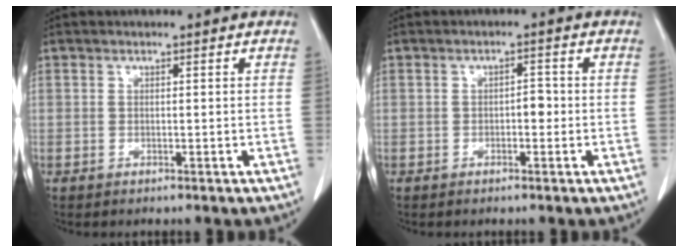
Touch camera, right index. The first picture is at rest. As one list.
[{"total": 1.8, "force": [-0.4, 1.0, 1.5], "torque": [-0.017, 0.005, -0.007]}]